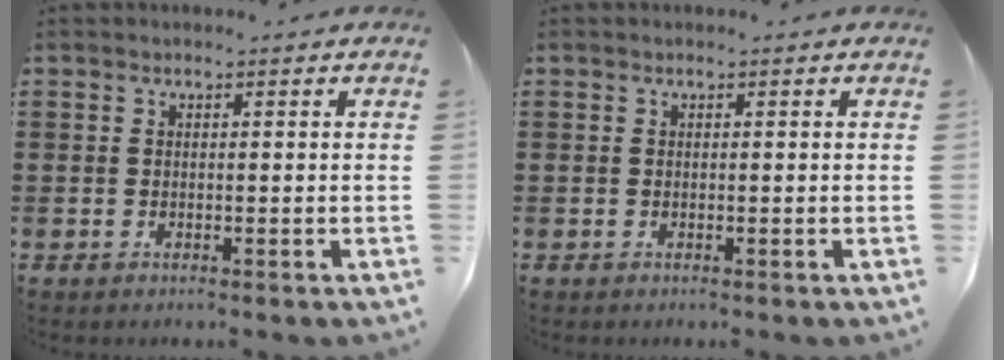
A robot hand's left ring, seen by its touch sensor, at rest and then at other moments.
{"total": 0.0}